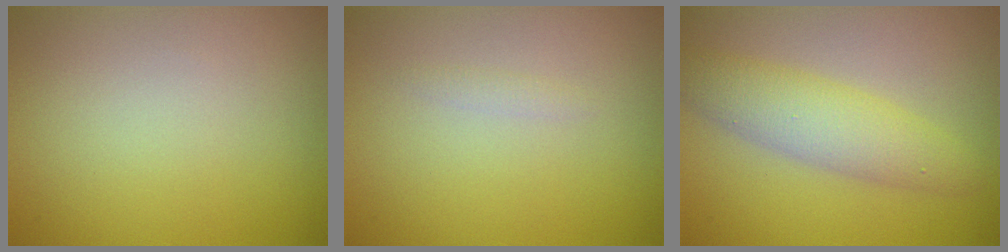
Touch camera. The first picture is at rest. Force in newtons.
{"total": 0.5, "press": 0.5, "slide": 0.0}
{"total": 4.2, "press": 4.2, "slide": 0.1}